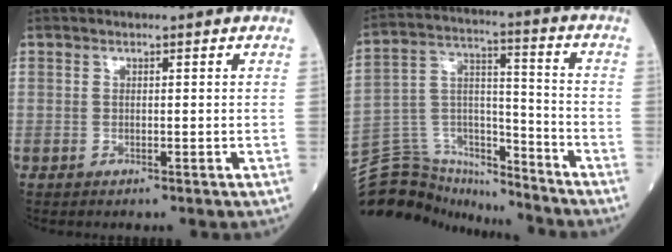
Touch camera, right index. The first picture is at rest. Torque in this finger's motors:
{"motor_torque": [-0.61, -1.18, -0.35, -0.21]}